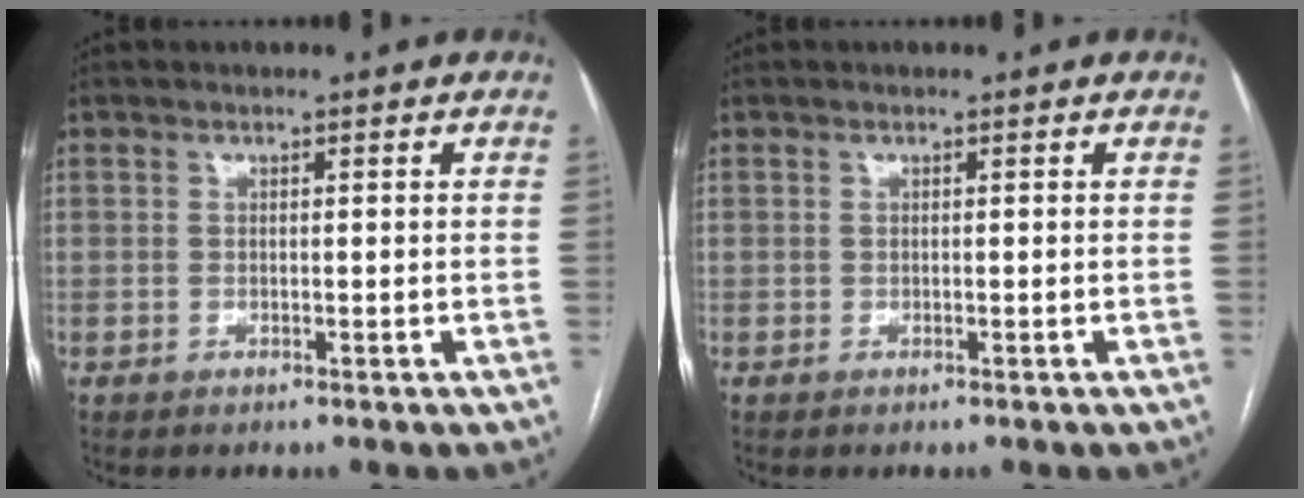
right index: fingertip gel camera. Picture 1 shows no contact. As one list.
[{"total": 0.0}]